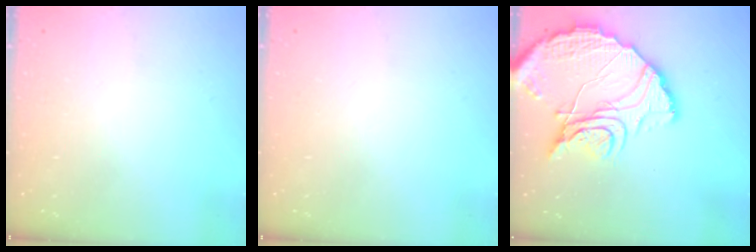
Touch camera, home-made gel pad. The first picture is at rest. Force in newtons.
{"total": 0.0}
{"total": 18.0, "press": 17.9, "slide": 1.6}